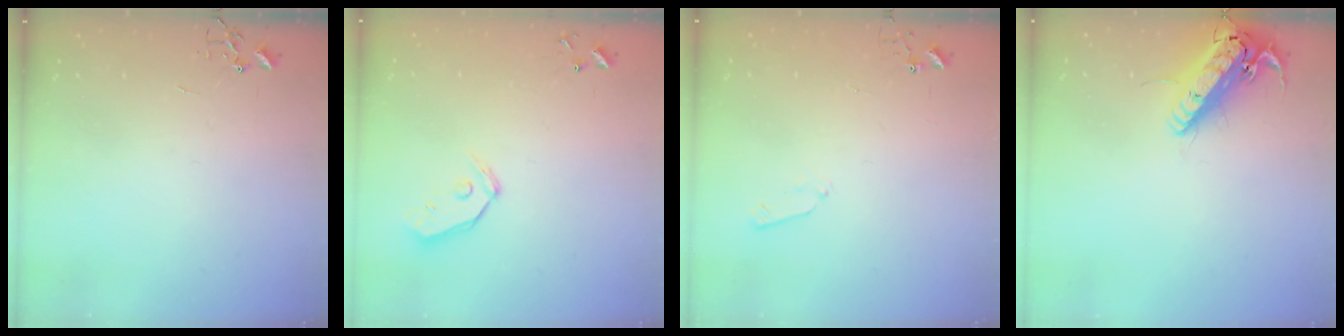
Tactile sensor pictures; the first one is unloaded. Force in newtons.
{"total": 6.9, "press": 6.9, "slide": 0.7}
{"total": 3.4, "press": 3.4, "slide": 0.5}
{"total": 16.5, "press": 16.3, "slide": 3.0}